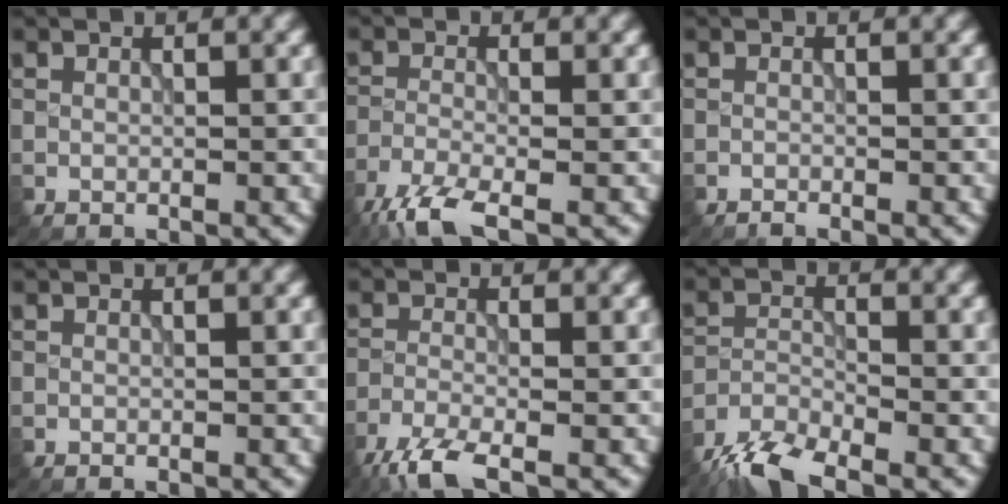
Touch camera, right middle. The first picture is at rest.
{"total": 5.0, "force": [-3.6, 1.1, 3.2], "torque": [-0.066, -0.010, -0.085]}
{"total": 0.5, "force": [-0.5, 0.0, 0.1], "torque": [0.002, 0.000, -0.013]}
{"total": 0.0}
{"total": 4.3, "force": [-3.2, 0.9, 2.7], "torque": [-0.058, -0.011, -0.076]}
{"total": 5.5, "force": [-4.5, 1.4, 2.8], "torque": [-0.053, -0.010, -0.093]}